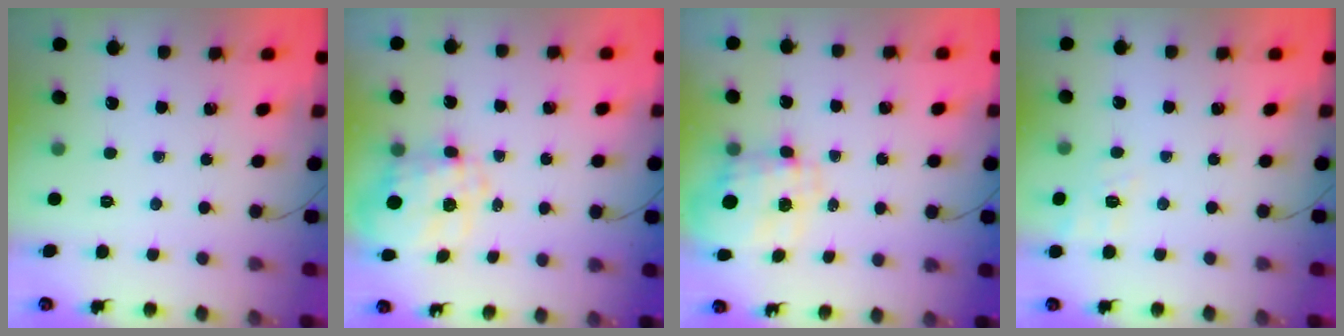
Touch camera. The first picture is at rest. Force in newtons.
{"total": 9.1, "press": 9.0, "slide": 1.5}
{"total": 3.4, "press": 3.2, "slide": 1.1}
{"total": 10.4, "press": 10.1, "slide": 2.3}